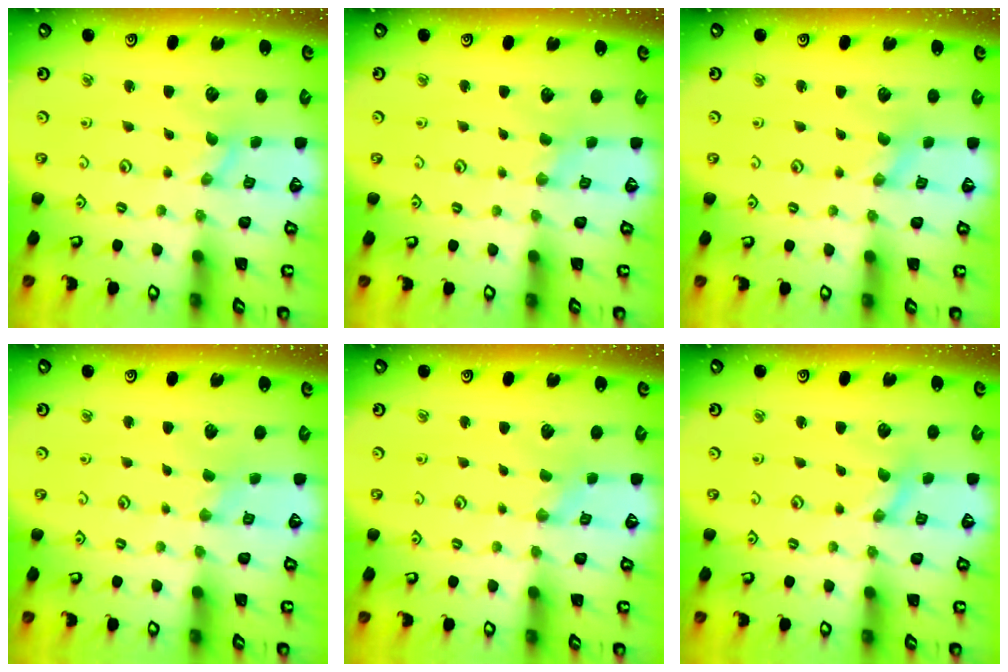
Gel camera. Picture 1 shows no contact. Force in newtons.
{"total": 1.3, "press": 1.3, "slide": 0.1}
{"total": 0.0}
{"total": 1.2, "press": 1.2, "slide": 0.3}
{"total": 0.7, "press": 0.7, "slide": 0.2}
{"total": 0.0}